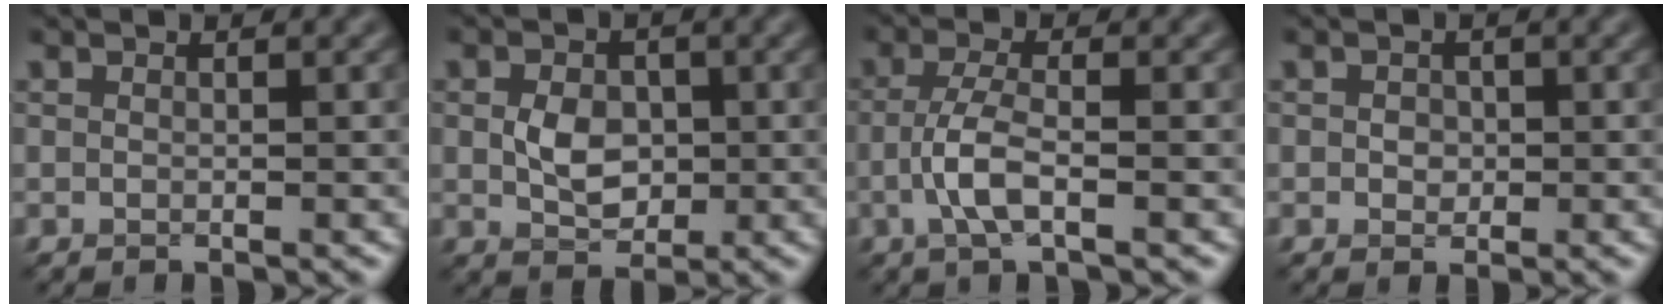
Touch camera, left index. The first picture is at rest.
{"total": 3.4, "force": [-0.1, 2.5, 2.4], "torque": [-0.050, -0.003, -0.006]}
{"total": 3.3, "force": [-1.2, 0.8, 2.9], "torque": [-0.068, 0.004, -0.033]}
{"total": 1.4, "force": [-0.1, 1.1, 0.8], "torque": [-0.013, -0.001, -0.004]}